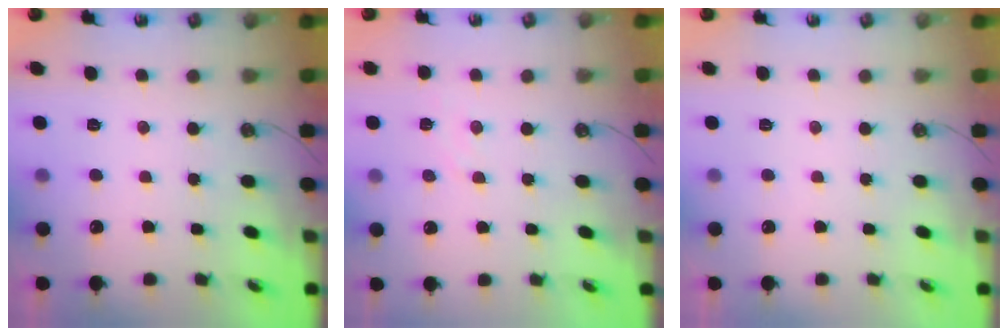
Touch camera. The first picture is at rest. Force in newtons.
{"total": 4.2, "press": 4.2, "slide": 0.6}
{"total": 0.0}